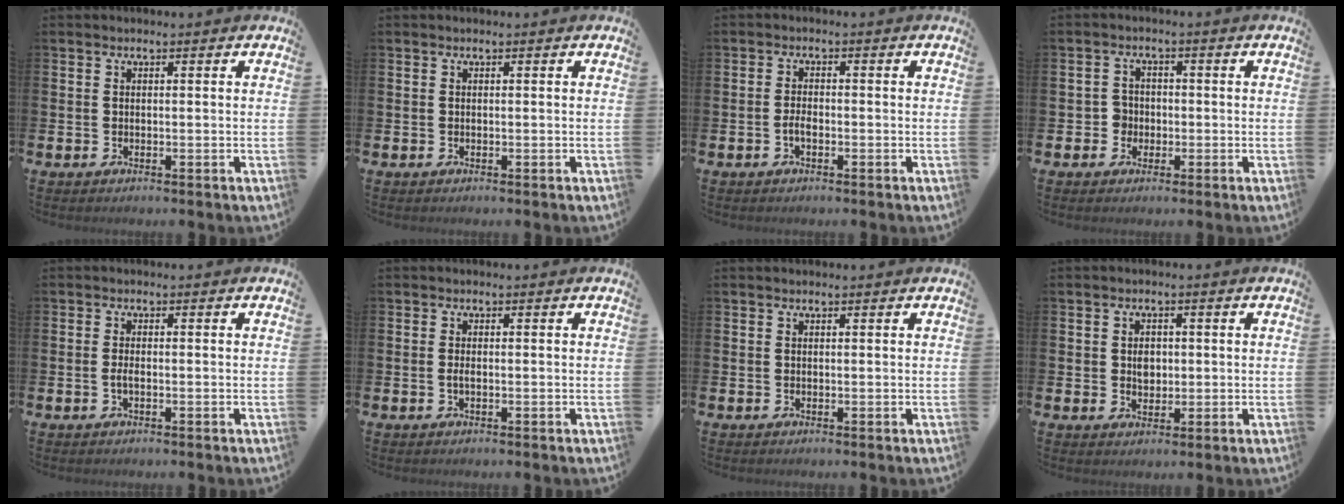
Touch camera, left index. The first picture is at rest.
{"total": 0.0}
{"total": 1.7, "force": [-0.6, 0.8, 1.4], "torque": [-0.022, 0.000, -0.014]}
{"total": 2.6, "force": [-0.7, 2.4, 0.4], "torque": [-0.015, 0.005, -0.021]}
{"total": 1.2, "force": [-0.3, 0.4, 1.1], "torque": [-0.025, 0.001, -0.006]}
{"total": 0.9, "force": [-0.2, 0.3, 0.9], "torque": [-0.021, 0.003, -0.003]}
{"total": 0.0}
{"total": 2.5, "force": [0.4, 1.9, 1.5], "torque": [-0.013, 0.002, 0.002]}